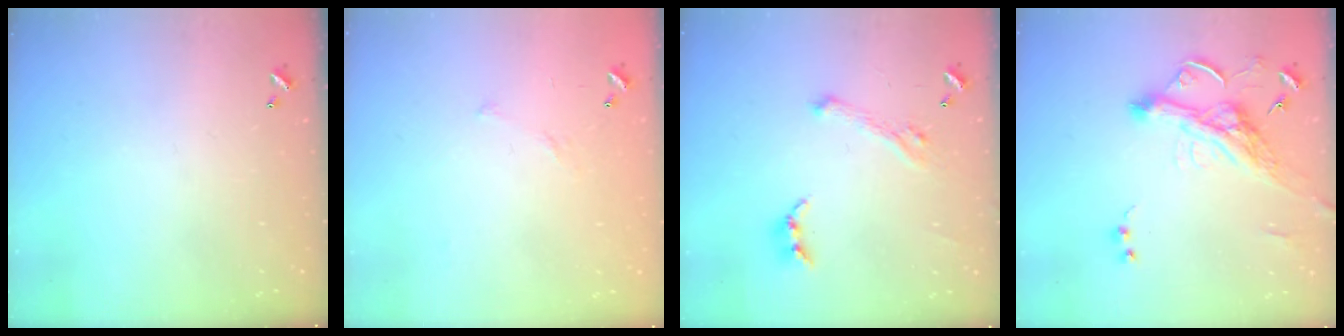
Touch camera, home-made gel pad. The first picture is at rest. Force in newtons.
{"total": 5.7, "press": 5.7, "slide": 0.7}
{"total": 2.7, "press": 2.7, "slide": 0.4}
{"total": 5.2, "press": 4.9, "slide": 1.6}